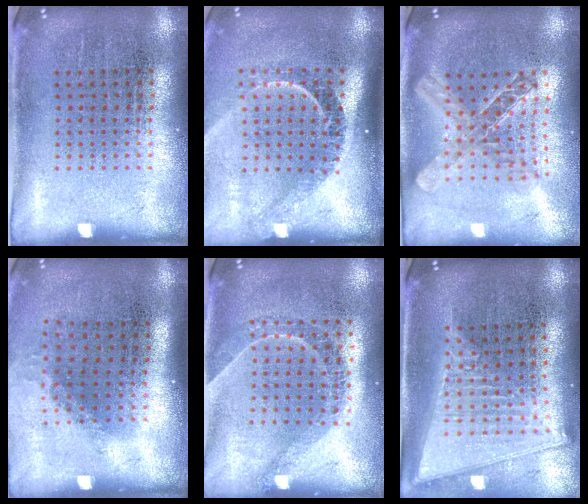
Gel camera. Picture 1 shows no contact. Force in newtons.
{"total": 2.2, "press": 1.6, "slide": 1.6}
{"total": 2.0, "press": 1.7, "slide": 1.0}
{"total": 1.2, "press": 0.9, "slide": 0.9}
{"total": 1.3, "press": 1.1, "slide": 0.6}
{"total": 2.1, "press": 1.8, "slide": 1.1}